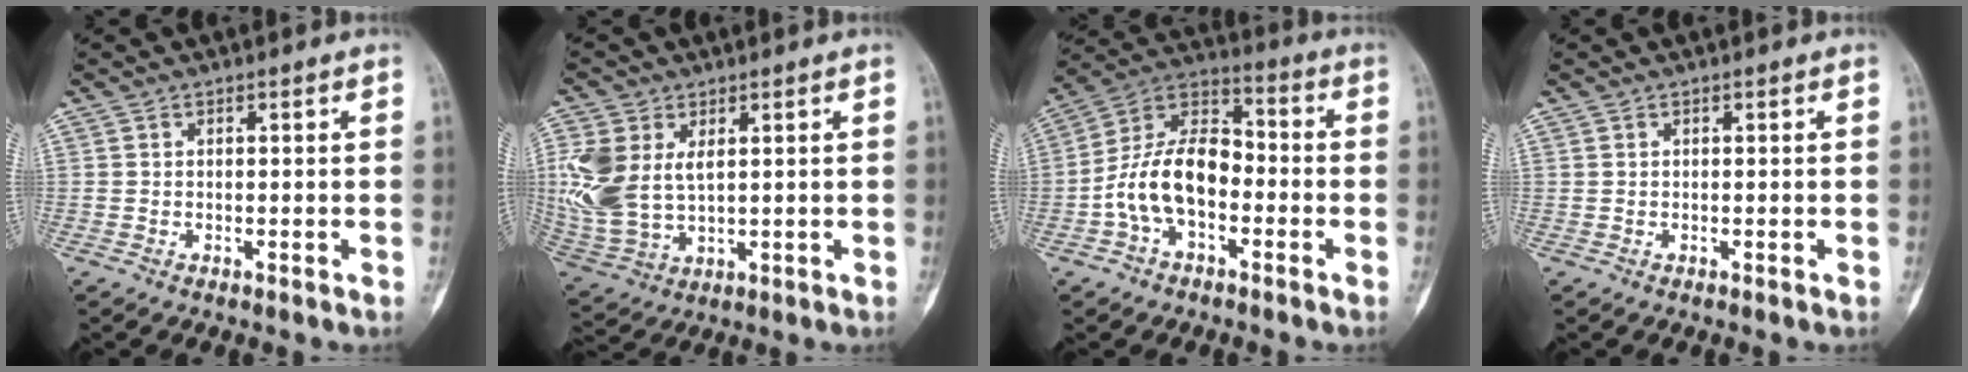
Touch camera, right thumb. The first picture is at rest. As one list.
[{"total": 13.0, "force": [2.8, 8.4, 9.6], "torque": [-0.219, -0.005, 0.066]}, {"total": 14.1, "force": [-3.4, 8.5, 10.7], "torque": [-0.182, 0.049, -0.072]}, {"total": 0.0}]